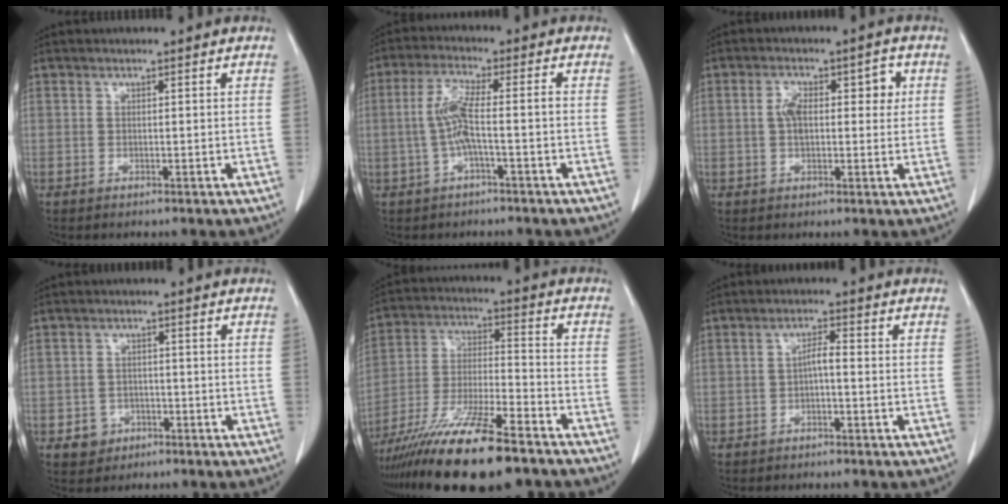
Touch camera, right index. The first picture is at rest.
{"total": 5.7, "force": [-1.0, 0.4, 5.6], "torque": [-0.123, 0.014, -0.020]}
{"total": 6.2, "force": [1.1, 2.9, 5.4], "torque": [-0.088, 0.023, 0.015]}
{"total": 3.4, "force": [-1.6, 3.0, 0.5], "torque": [-0.003, 0.012, -0.019]}
{"total": 18.9, "force": [-13.7, 2.4, 12.8], "torque": [-0.238, -0.035, -0.244]}
{"total": 2.3, "force": [-0.5, 0.4, 2.2], "torque": [-0.038, 0.005, -0.009]}